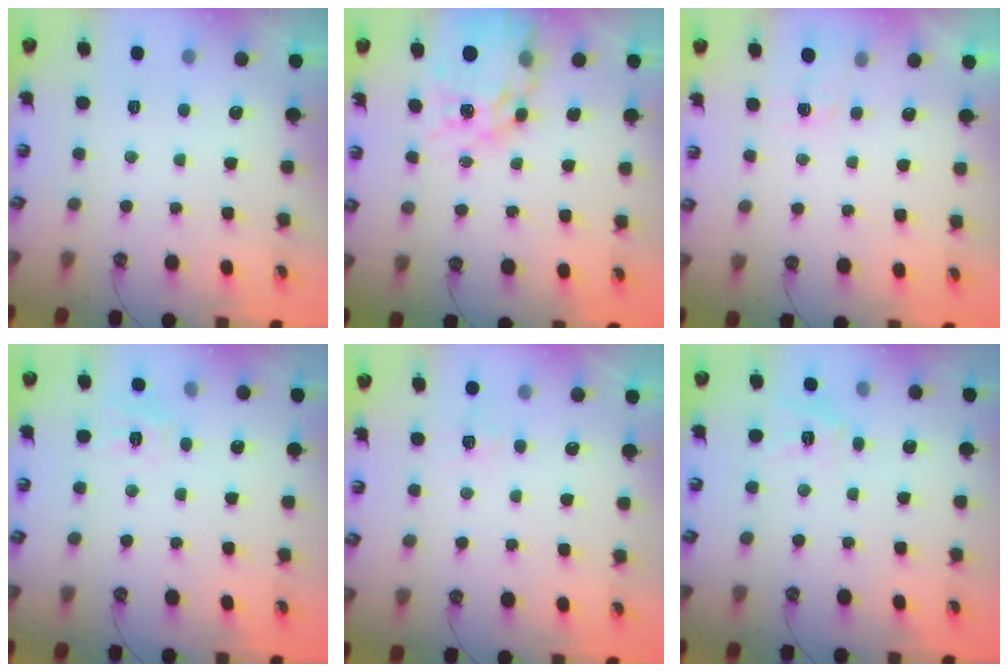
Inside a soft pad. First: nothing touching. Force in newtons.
{"total": 18.2, "press": 18.1, "slide": 1.9}
{"total": 2.7, "press": 2.6, "slide": 0.4}
{"total": 5.8, "press": 5.8, "slide": 0.5}
{"total": 4.9, "press": 4.8, "slide": 0.7}
{"total": 6.8, "press": 6.7, "slide": 0.4}